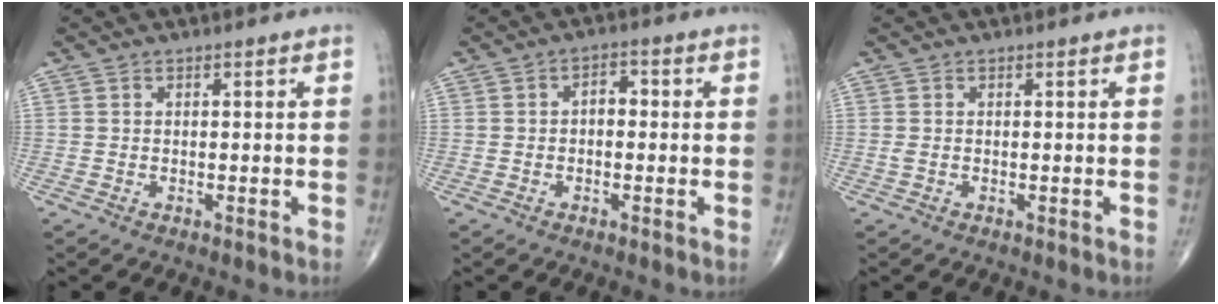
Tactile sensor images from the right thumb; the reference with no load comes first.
{"total": 2.6, "force": [-0.2, 1.7, 1.9], "torque": [-0.015, 0.010, -0.011]}
{"total": 0.6, "force": [0.0, 0.3, 0.5], "torque": [-0.014, 0.001, 0.001]}